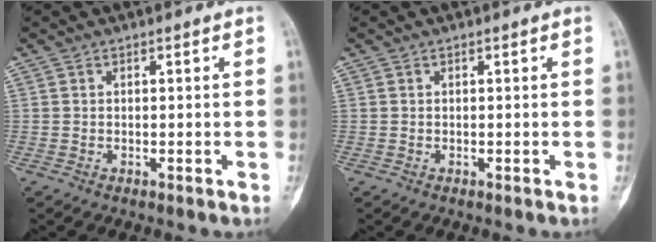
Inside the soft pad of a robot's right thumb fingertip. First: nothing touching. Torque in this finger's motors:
{"motor_torque": [0.01, 0.00, 0.00, 0.00, 0.00]}